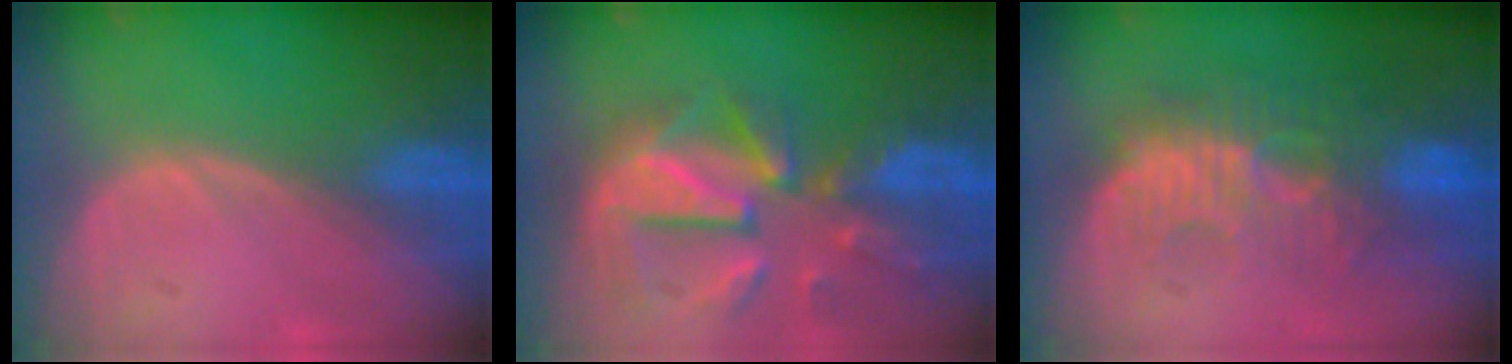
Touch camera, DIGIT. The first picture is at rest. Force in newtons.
{"total": 12.1, "press": 10.6, "slide": 5.9}
{"total": 10.6, "press": 9.5, "slide": 4.7}